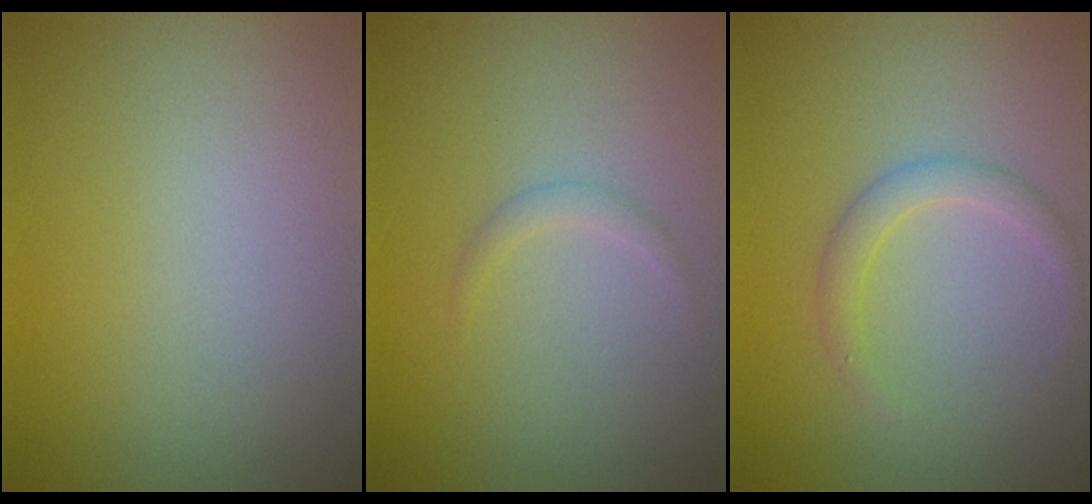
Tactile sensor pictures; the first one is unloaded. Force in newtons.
{"total": 0.8, "press": 0.8, "slide": 0.0}
{"total": 1.7, "press": 1.7, "slide": 0.1}